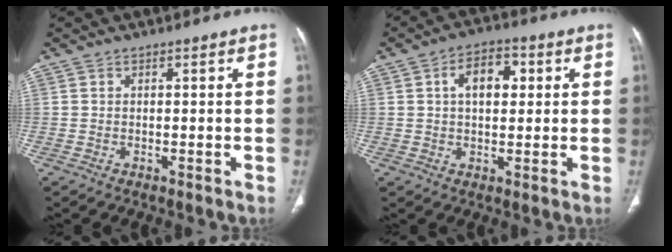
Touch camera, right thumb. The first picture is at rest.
{"total": 7.7, "force": [1.8, 4.6, 5.9], "torque": [-0.082, 0.010, 0.024]}